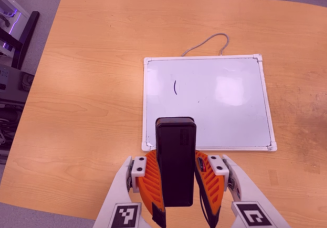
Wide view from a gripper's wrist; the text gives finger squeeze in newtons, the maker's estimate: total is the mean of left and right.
{"total": 7.2, "left": 6.1, "right": 8.3}